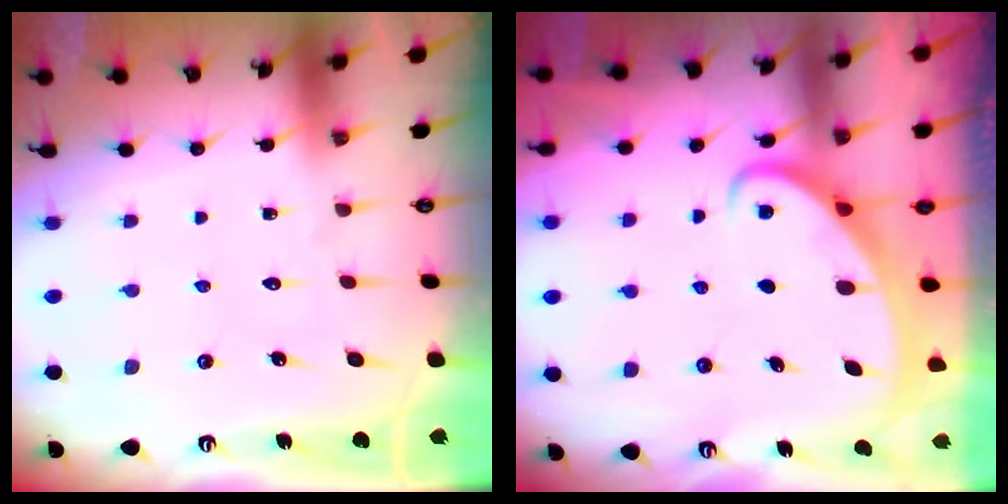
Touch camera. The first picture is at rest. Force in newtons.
{"total": 2.5, "press": 2.5, "slide": 0.3}